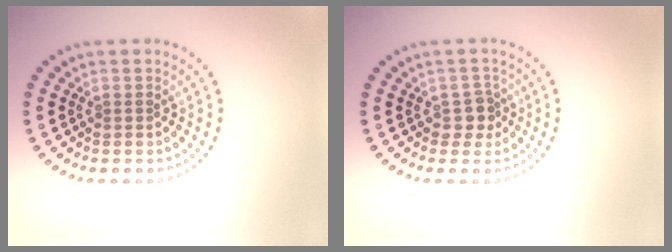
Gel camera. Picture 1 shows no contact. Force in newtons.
{"total": 1.8, "press": 1.5, "slide": 1.0}